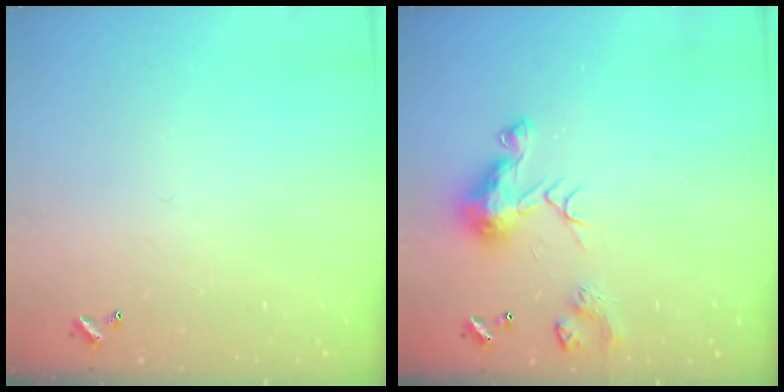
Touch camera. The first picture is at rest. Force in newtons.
{"total": 7.8, "press": 7.7, "slide": 0.7}